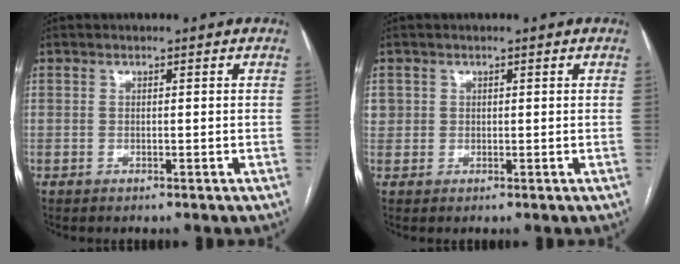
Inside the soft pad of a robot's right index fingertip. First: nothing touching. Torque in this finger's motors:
{"motor_torque": [-0.06, -0.01, 0.02, 0.01]}